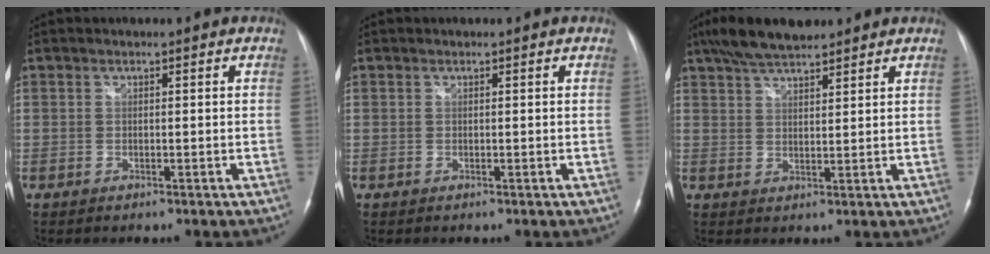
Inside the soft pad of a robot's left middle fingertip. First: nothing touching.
{"total": 0.0}
{"total": 8.6, "force": [7.1, 2.1, 4.4], "torque": [-0.080, 0.022, 0.125]}